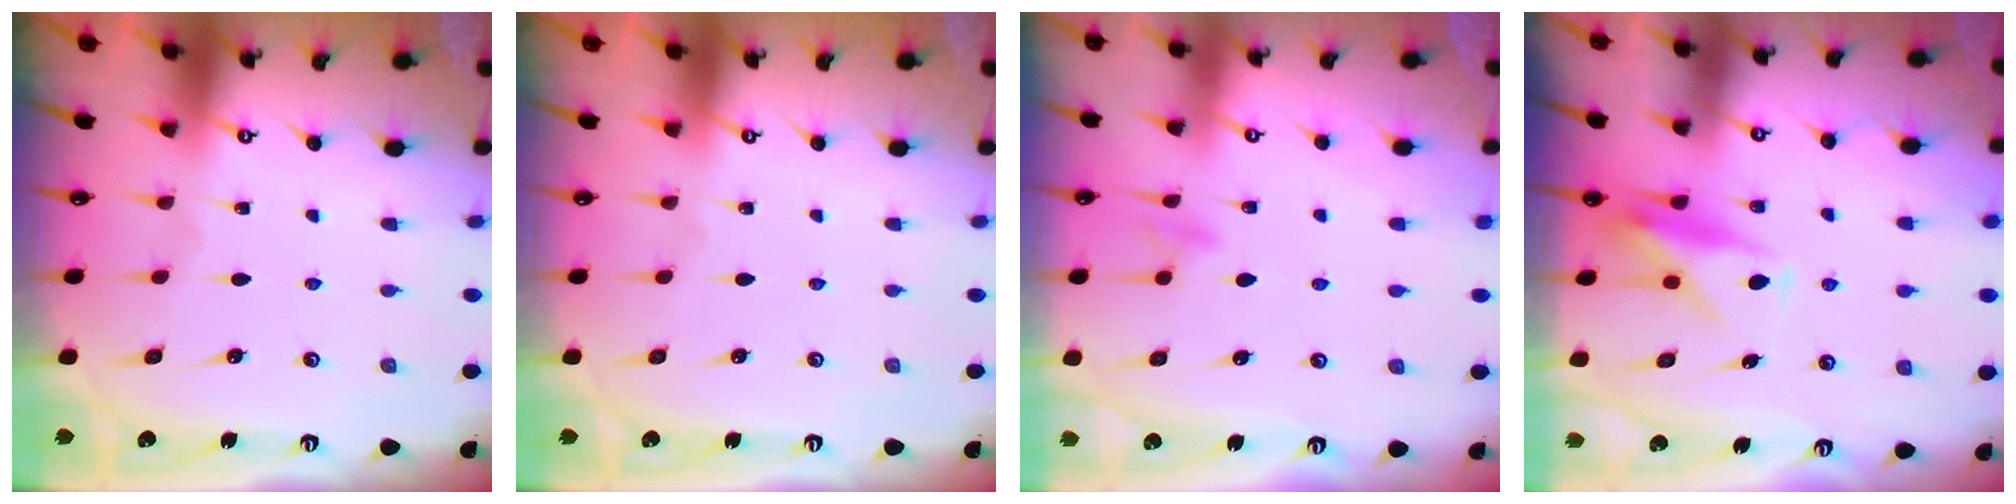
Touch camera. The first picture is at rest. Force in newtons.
{"total": 0.0}
{"total": 6.9, "press": 6.9, "slide": 0.5}
{"total": 10.9, "press": 10.9, "slide": 0.6}